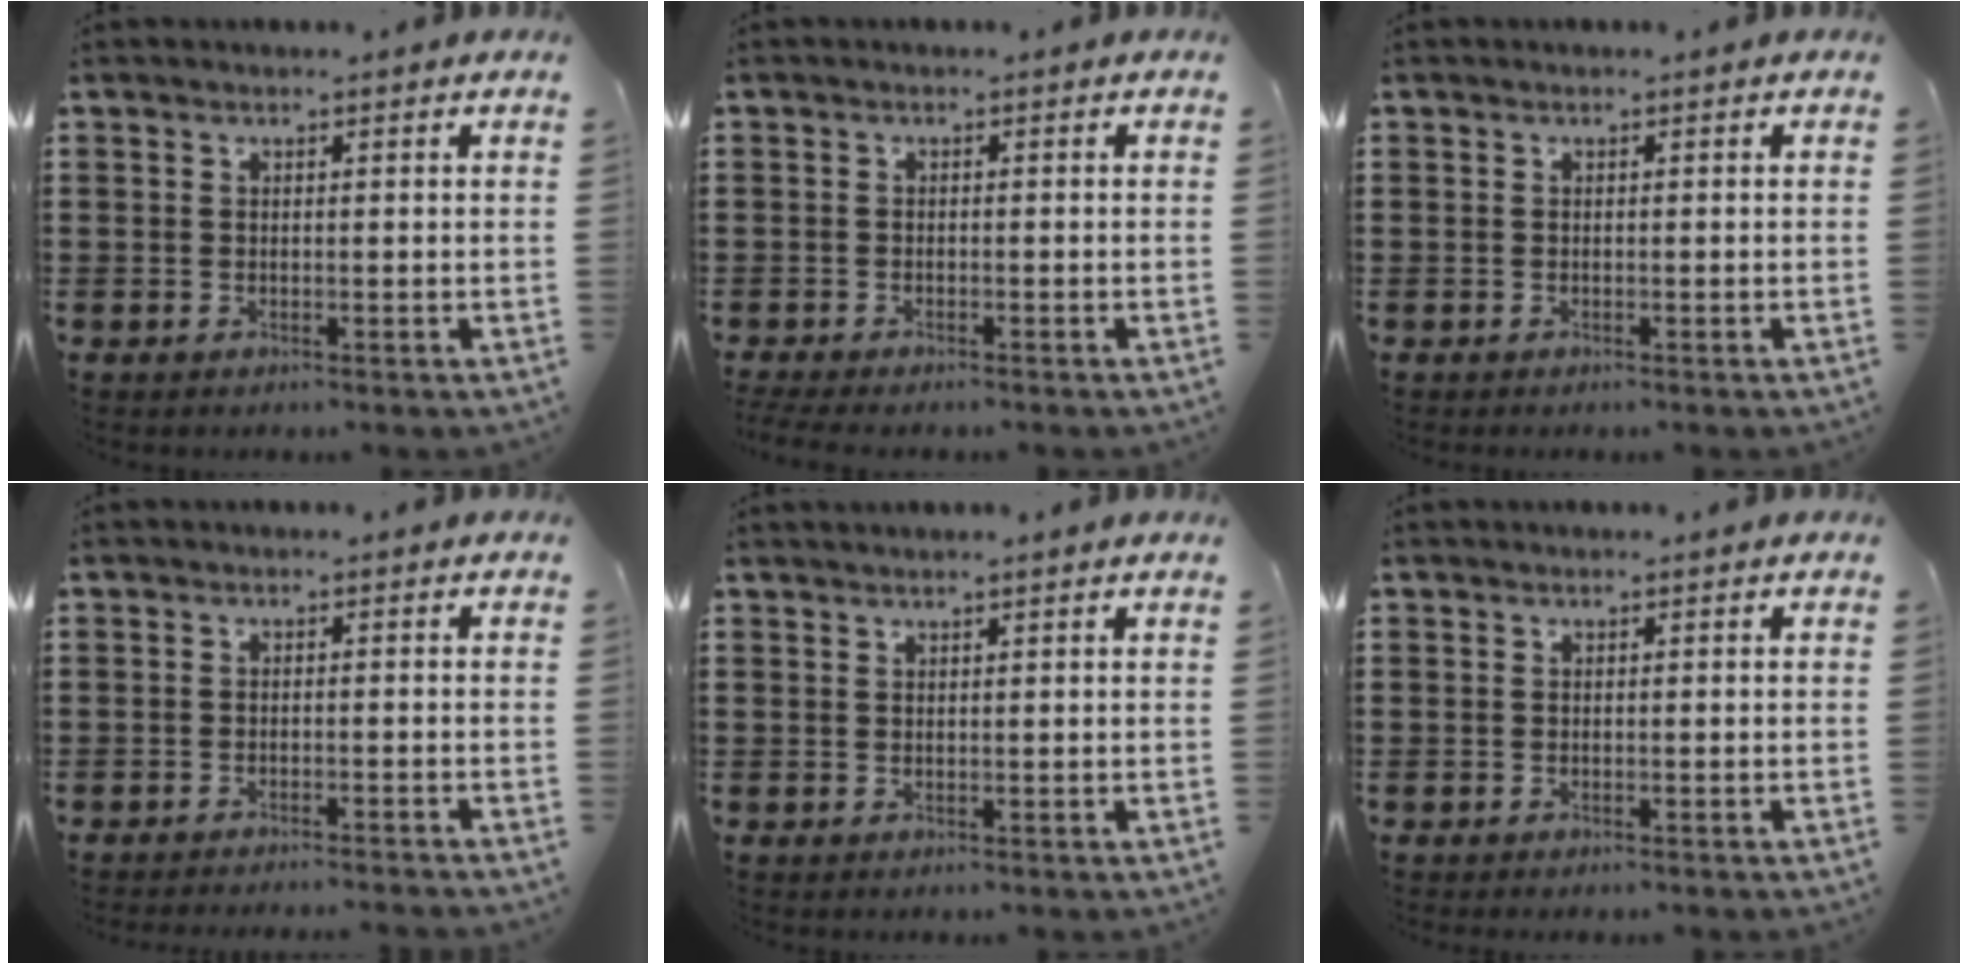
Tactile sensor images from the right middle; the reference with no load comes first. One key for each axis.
{"total": 1.1, "fx": -1.1, "fy": 0.0, "fz": 0.3, "tx": -0.009, "ty": -0.004, "tz": -0.020}
{"total": 0.0}
{"total": 1.5, "fx": -1.4, "fy": -0.3, "fz": 0.2, "tx": -0.005, "ty": 0.001, "tz": -0.028}
{"total": 1.0, "fx": 0.8, "fy": -0.4, "fz": 0.5, "tx": -0.009, "ty": -0.005, "tz": 0.016}
{"total": 0.0}